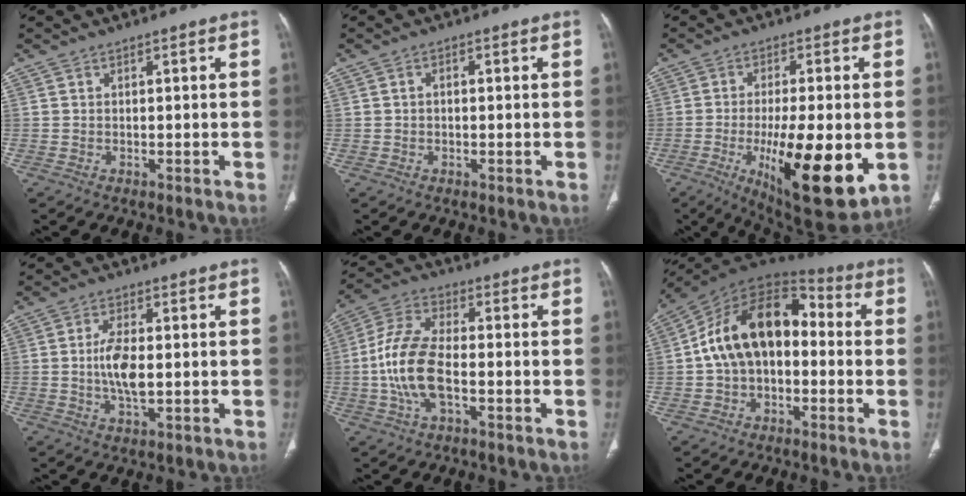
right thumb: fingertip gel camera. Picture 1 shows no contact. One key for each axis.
{"total": 1.1, "fx": 0.0, "fy": 0.7, "fz": 0.7, "tx": -0.011, "ty": 0.005, "tz": -0.002}
{"total": 19.8, "fx": -4.7, "fy": 6.3, "fz": 18.2, "tx": -0.271, "ty": -0.023, "tz": -0.054}
{"total": 6.7, "fx": -0.2, "fy": 2.9, "fz": 6.1, "tx": -0.124, "ty": -0.002, "tz": -0.006}
{"total": 12.4, "fx": -2.3, "fy": 5.9, "fz": 10.7, "tx": -0.228, "ty": 0.027, "tz": -0.048}
{"total": 17.5, "fx": -0.1, "fy": 11.3, "fz": 13.4, "tx": -0.204, "ty": 0.053, "tz": -0.015}